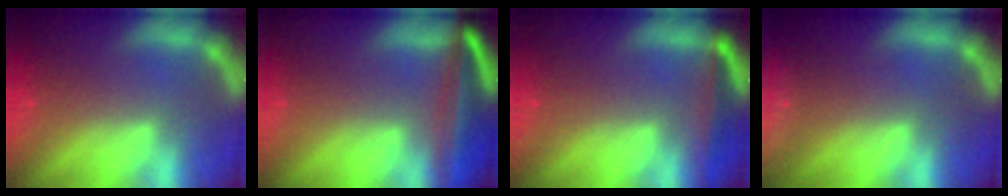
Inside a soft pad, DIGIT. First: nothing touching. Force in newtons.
{"total": 9.2}
{"total": 4.0}
{"total": 9.5}